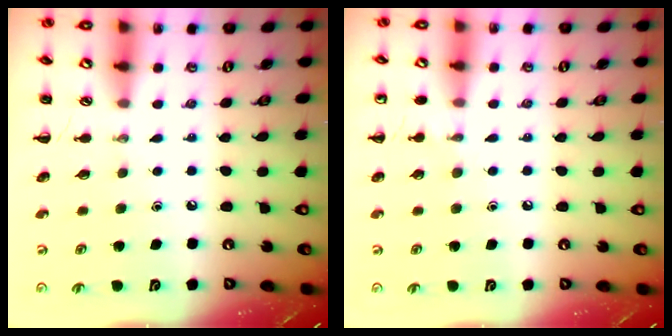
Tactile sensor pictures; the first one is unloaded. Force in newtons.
{"total": 4.3, "press": 4.1, "slide": 1.3}